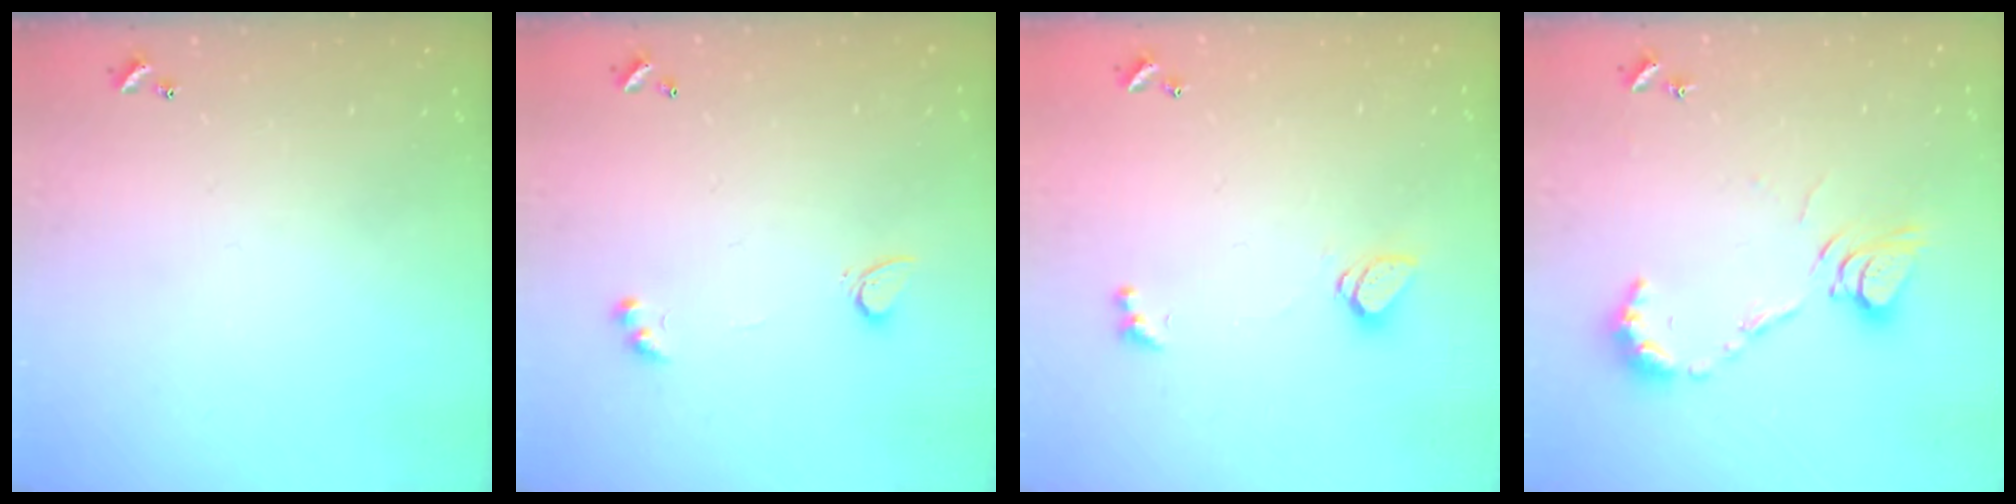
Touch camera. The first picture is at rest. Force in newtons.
{"total": 2.9, "press": 2.6, "slide": 1.3}
{"total": 1.2, "press": 1.1, "slide": 0.5}
{"total": 9.3, "press": 9.3, "slide": 0.3}